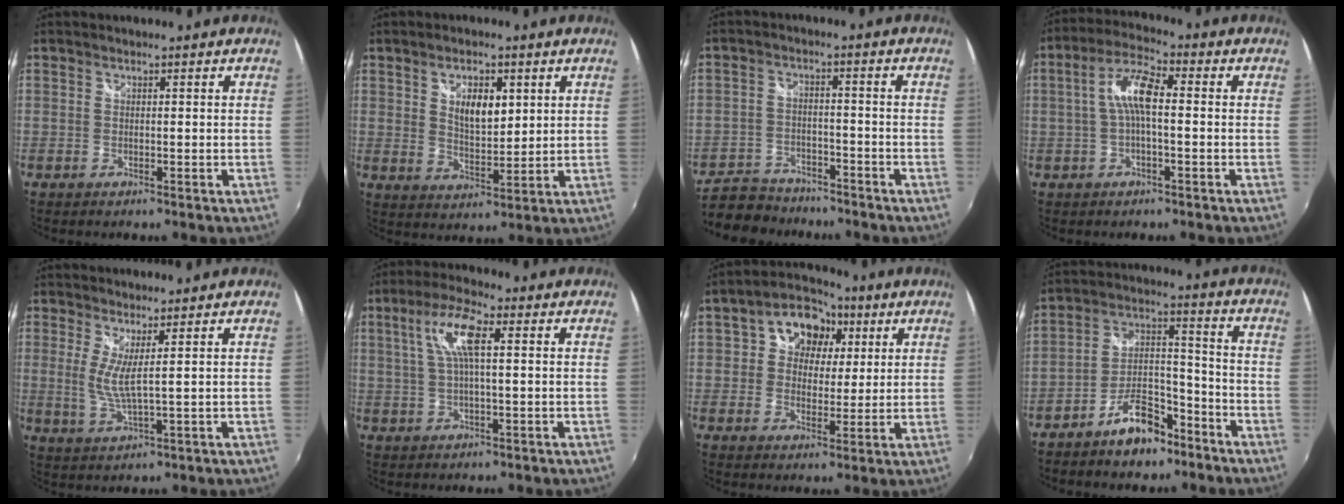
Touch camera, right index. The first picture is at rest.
{"total": 6.9, "force": [2.6, 3.4, 5.4], "torque": [-0.089, 0.002, 0.049]}
{"total": 11.8, "force": [-10.0, 5.1, 3.7], "torque": [-0.112, -0.008, -0.161]}
{"total": 7.1, "force": [-0.2, 2.1, 6.8], "torque": [-0.141, 0.019, -0.004]}
{"total": 4.0, "force": [1.6, -0.2, 3.6], "torque": [-0.077, -0.017, 0.025]}
{"total": 8.1, "force": [2.1, 1.9, 7.6], "torque": [-0.147, 0.013, 0.041]}
{"total": 10.0, "force": [3.2, 8.0, 5.0], "torque": [-0.100, 0.025, 0.048]}
{"total": 10.1, "force": [-7.3, 4.5, 5.2], "torque": [-0.093, 0.035, -0.116]}